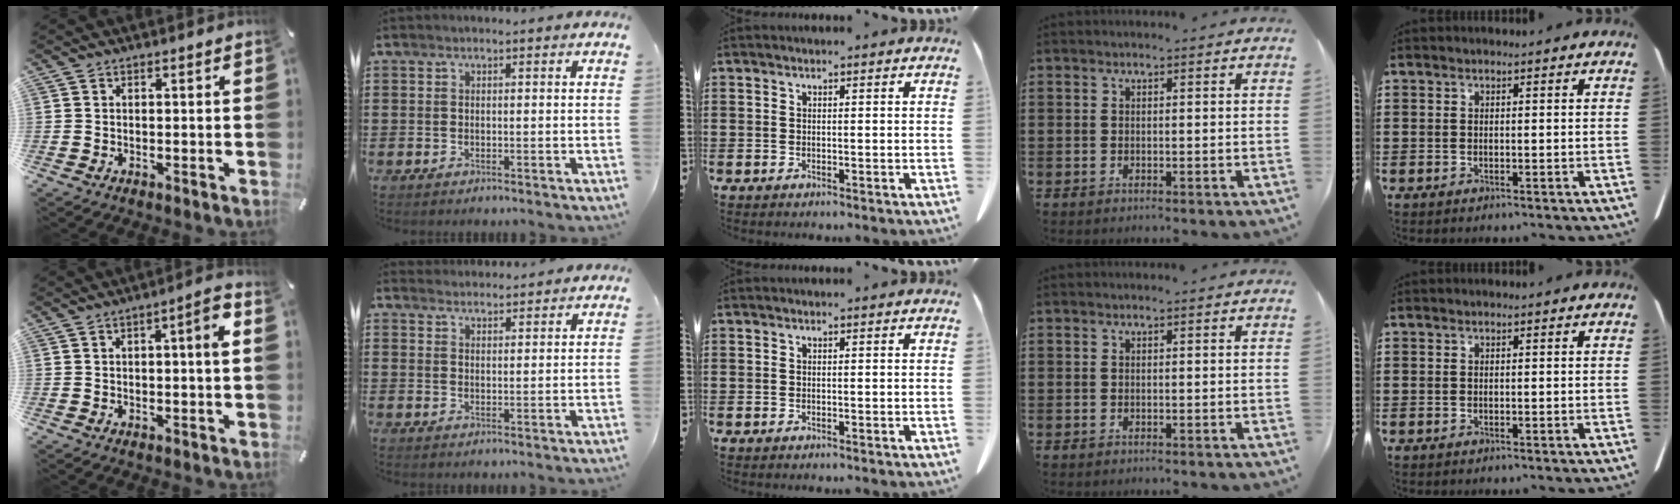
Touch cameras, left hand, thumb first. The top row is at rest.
{"thumb": {"total": 4.3, "force": [0.6, 1.0, 4.2], "torque": [-0.061, 0.001, 0.002]}, "index": {"total": 2.5, "force": [2.5, 0.1, -0.3], "torque": [-0.001, -0.007, 0.049]}}